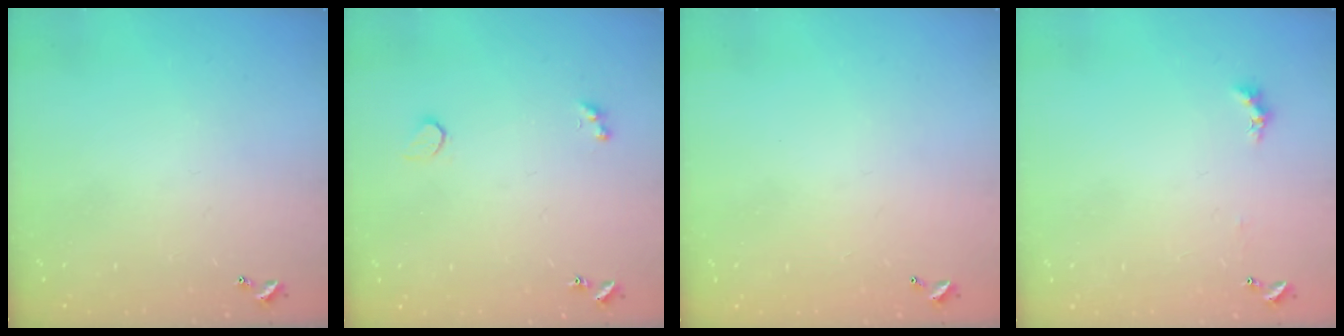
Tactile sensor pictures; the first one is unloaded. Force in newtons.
{"total": 2.6, "press": 2.2, "slide": 1.2}
{"total": 2.8, "press": 2.8, "slide": 0.1}
{"total": 0.6, "press": 0.4, "slide": 0.5}